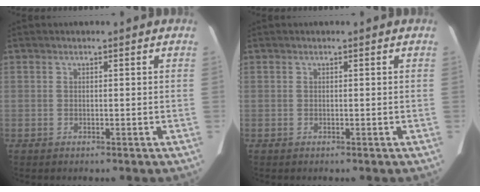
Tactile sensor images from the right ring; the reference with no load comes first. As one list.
[{"total": 0.0}]